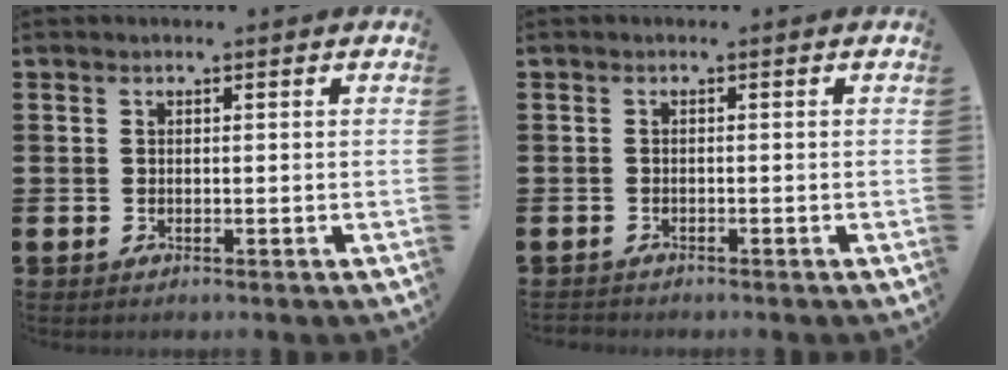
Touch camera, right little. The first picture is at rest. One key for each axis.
{"total": 0.5, "fx": -0.5, "fy": 0.1, "fz": -0.1, "tx": -0.001, "ty": -0.001, "tz": -0.011}